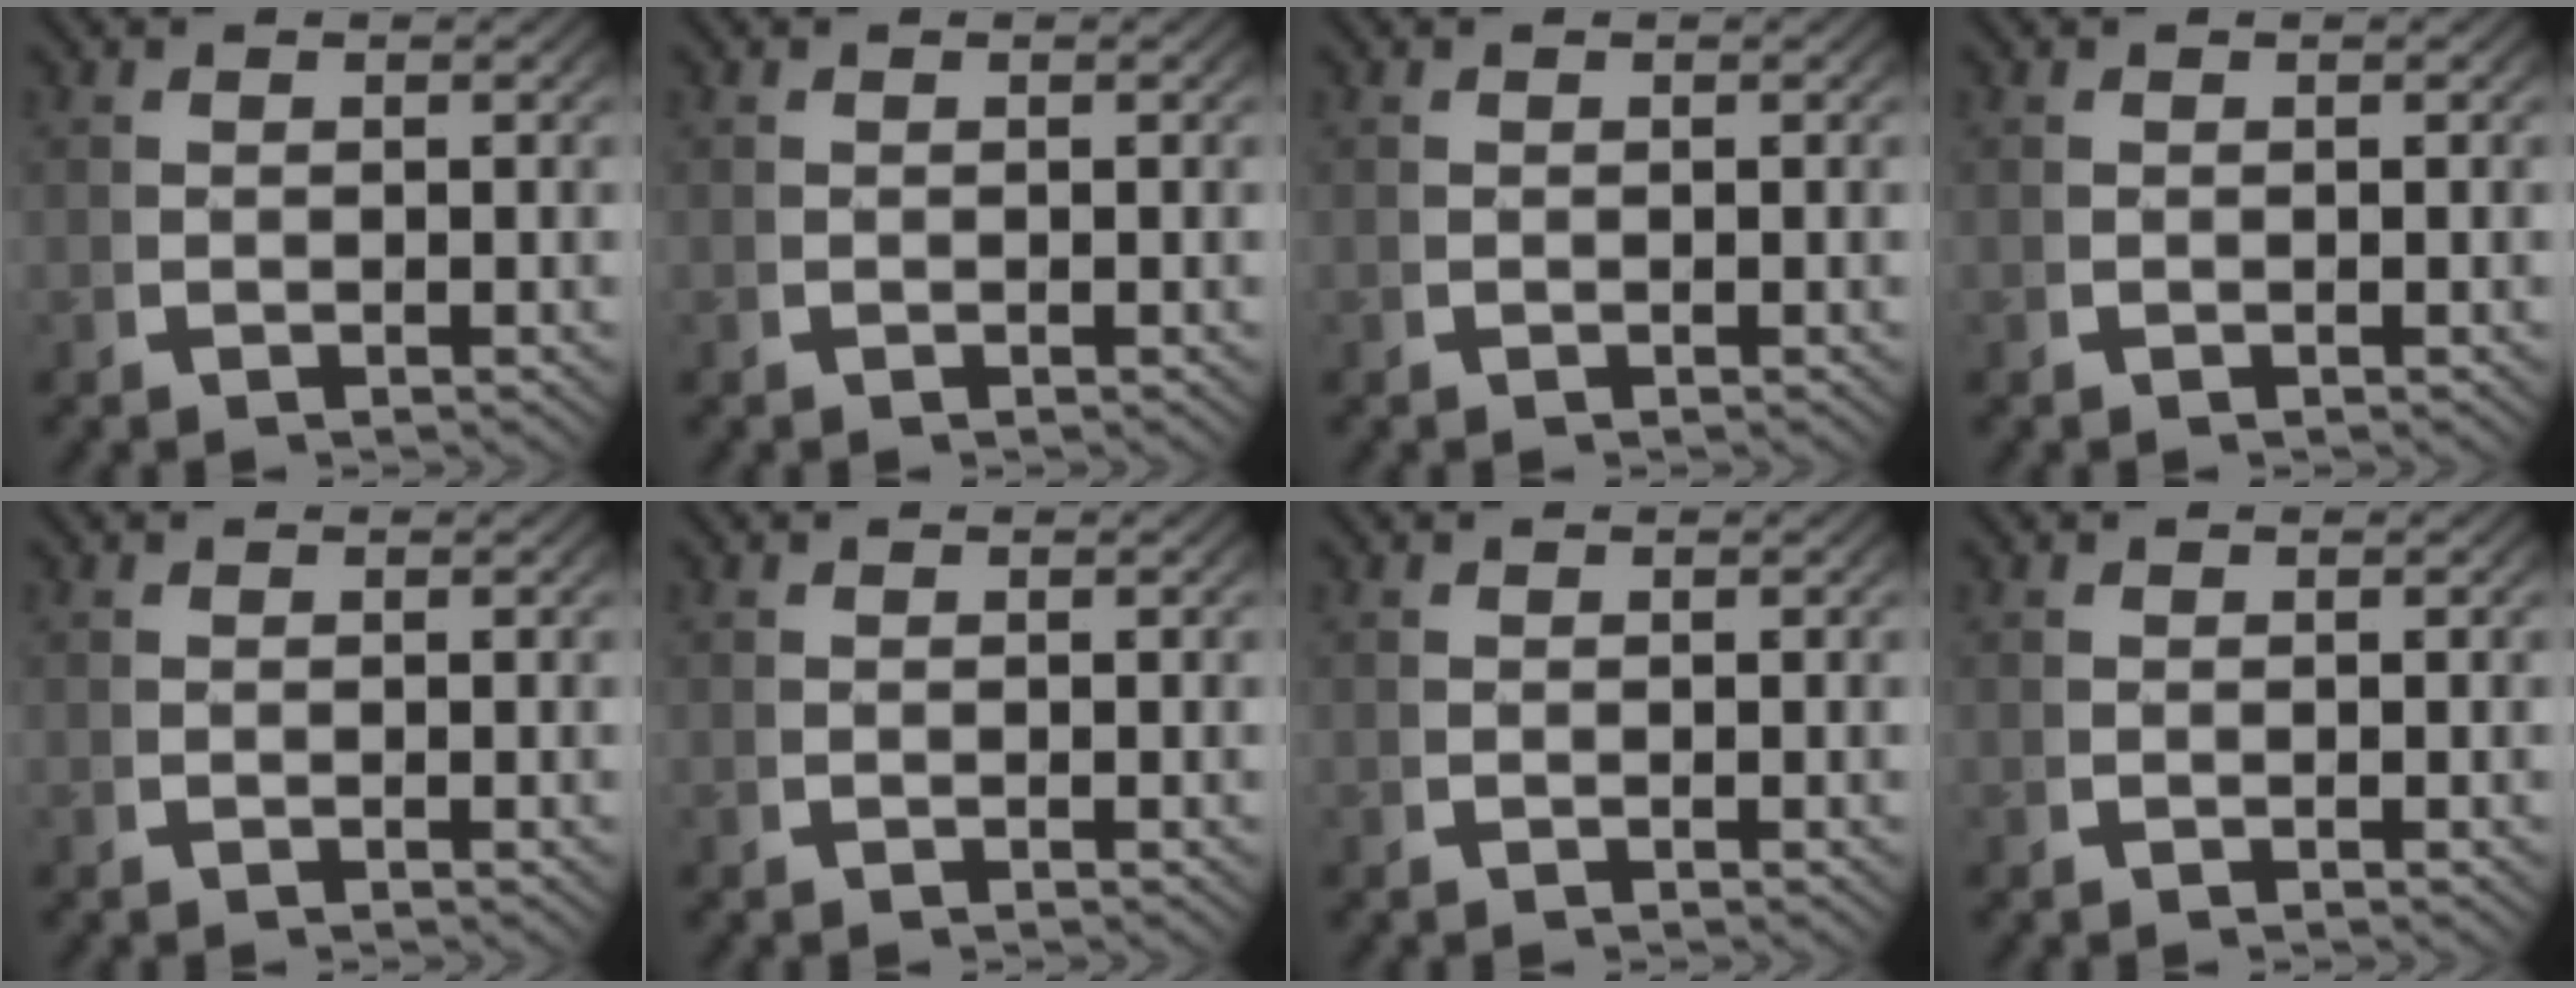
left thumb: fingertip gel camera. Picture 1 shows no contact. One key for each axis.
{"total": 0.0}
{"total": 0.0}
{"total": 0.0}
{"total": 0.0}
{"total": 0.0}
{"total": 0.0}
{"total": 0.0}